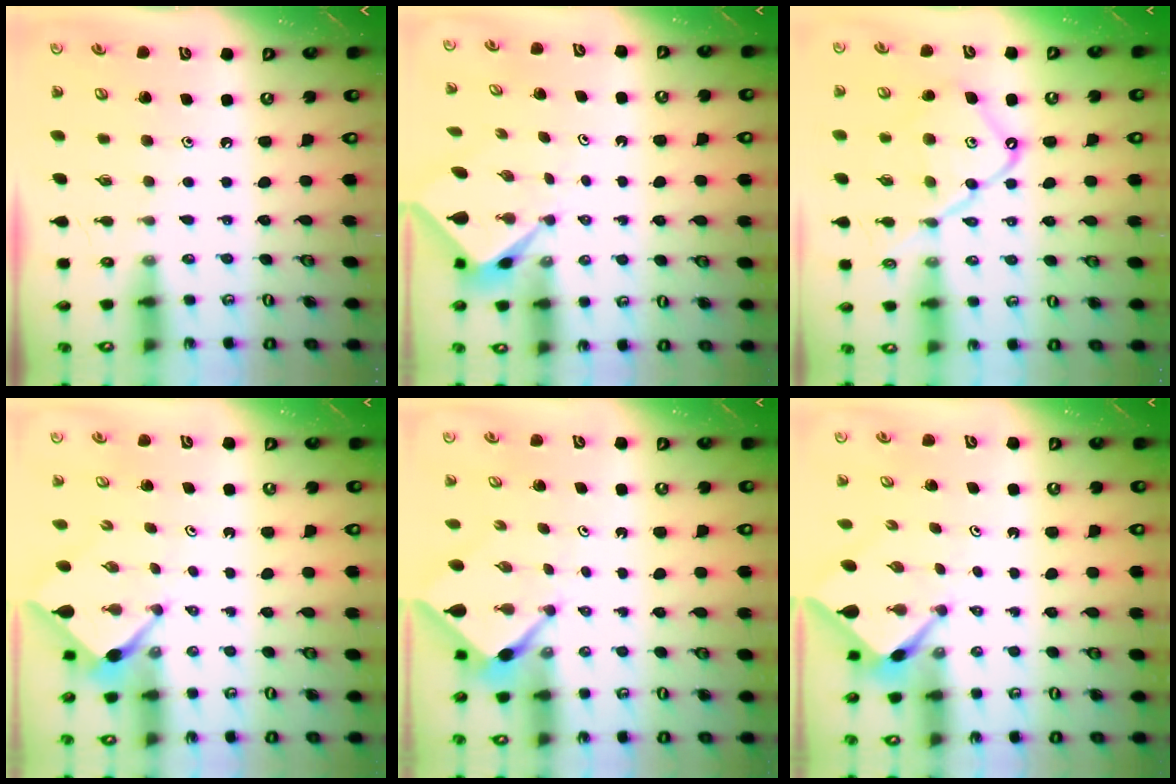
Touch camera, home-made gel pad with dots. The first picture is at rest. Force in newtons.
{"total": 2.2, "press": 2.2, "slide": 0.2}
{"total": 14.5, "press": 14.5, "slide": 1.0}
{"total": 2.4, "press": 2.4, "slide": 0.2}
{"total": 2.3, "press": 2.3, "slide": 0.3}
{"total": 2.5, "press": 2.5, "slide": 0.3}